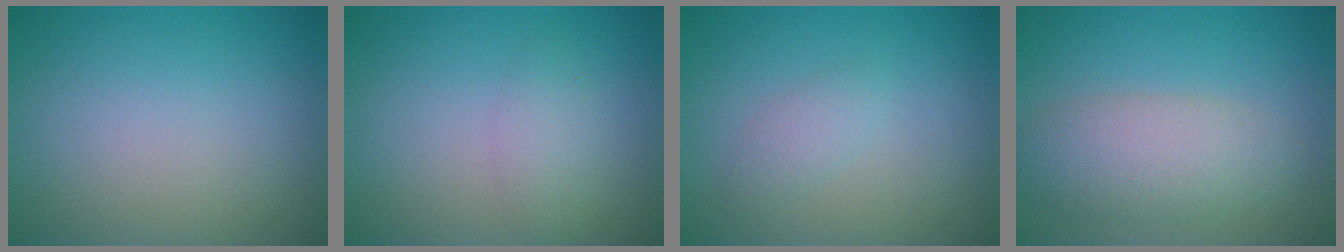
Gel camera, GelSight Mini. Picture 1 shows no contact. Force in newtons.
{"total": 1.8, "press": 1.8, "slide": 0.0}
{"total": 1.4, "press": 1.4, "slide": 0.1}
{"total": 4.6, "press": 4.6, "slide": 0.1}